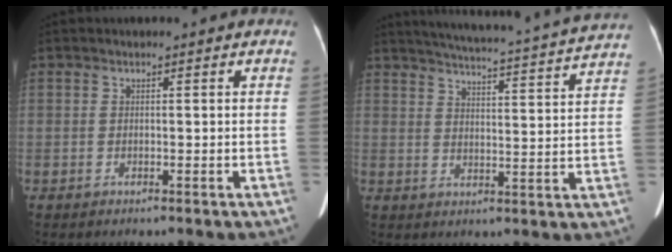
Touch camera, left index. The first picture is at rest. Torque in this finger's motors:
{"motor_torque": [0.45, -1.03, 0.01, 0.06]}